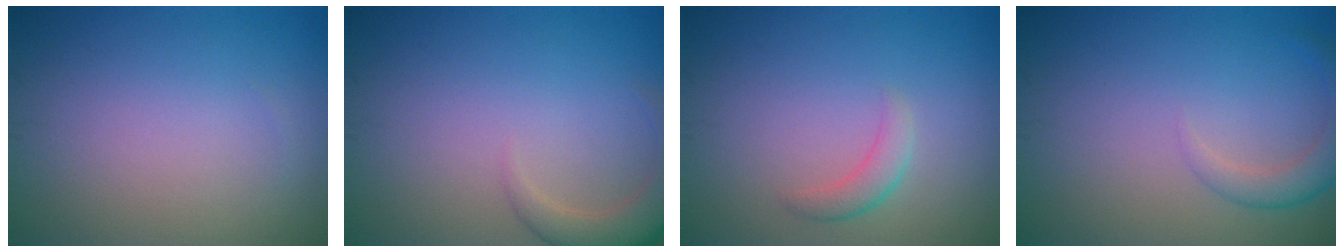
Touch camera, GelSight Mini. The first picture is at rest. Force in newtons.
{"total": 3.3, "press": 3.3, "slide": 0.3}
{"total": 1.7, "press": 1.7, "slide": 0.1}
{"total": 2.6, "press": 2.5, "slide": 0.2}